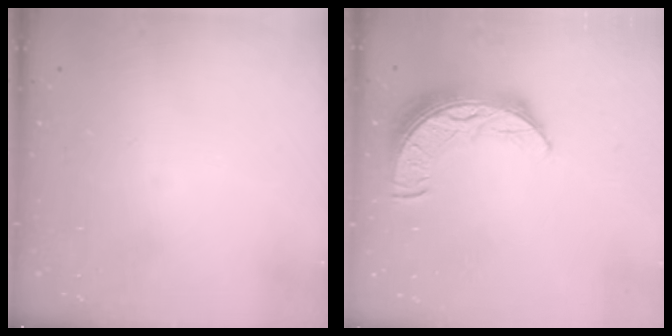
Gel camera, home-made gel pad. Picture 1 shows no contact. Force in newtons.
{"total": 13.7, "press": 13.7, "slide": 1.0}